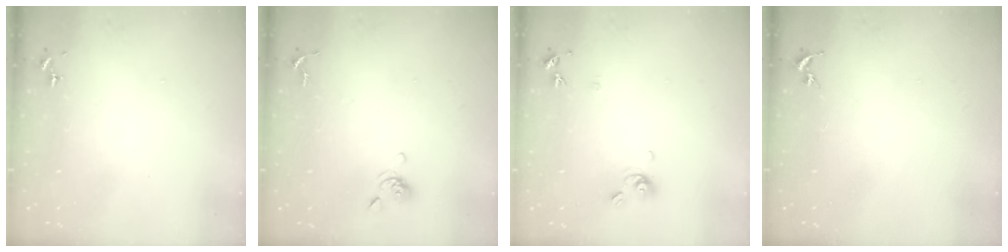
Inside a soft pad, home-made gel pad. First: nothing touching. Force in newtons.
{"total": 6.0, "press": 5.9, "slide": 1.2}
{"total": 7.9, "press": 7.9, "slide": 0.8}
{"total": 0.0}